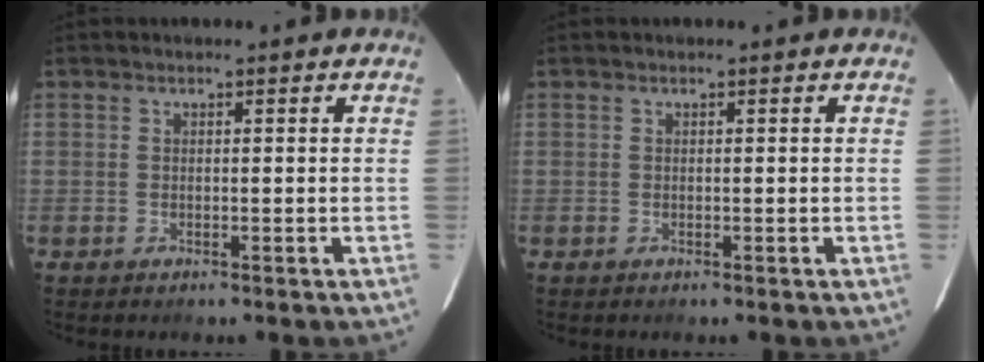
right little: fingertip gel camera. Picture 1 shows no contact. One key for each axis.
{"total": 0.0}